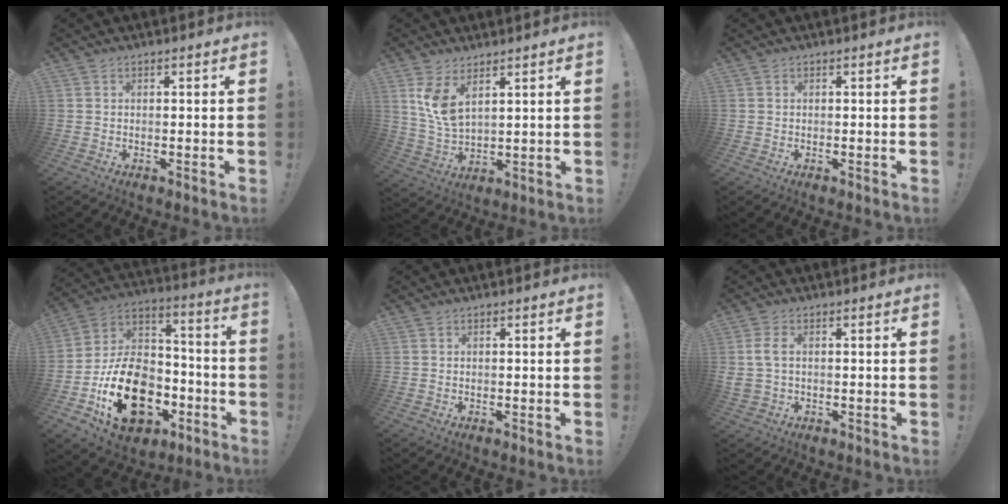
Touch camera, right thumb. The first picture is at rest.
{"total": 8.0, "force": [5.1, 3.2, 5.3], "torque": [-0.103, -0.039, 0.090]}
{"total": 0.0}
{"total": 23.3, "force": [-9.6, 15.7, 14.2], "torque": [-0.231, 0.062, -0.146]}
{"total": 0.0}
{"total": 4.6, "force": [0.6, 2.7, 3.6], "torque": [-0.065, 0.002, 0.012]}